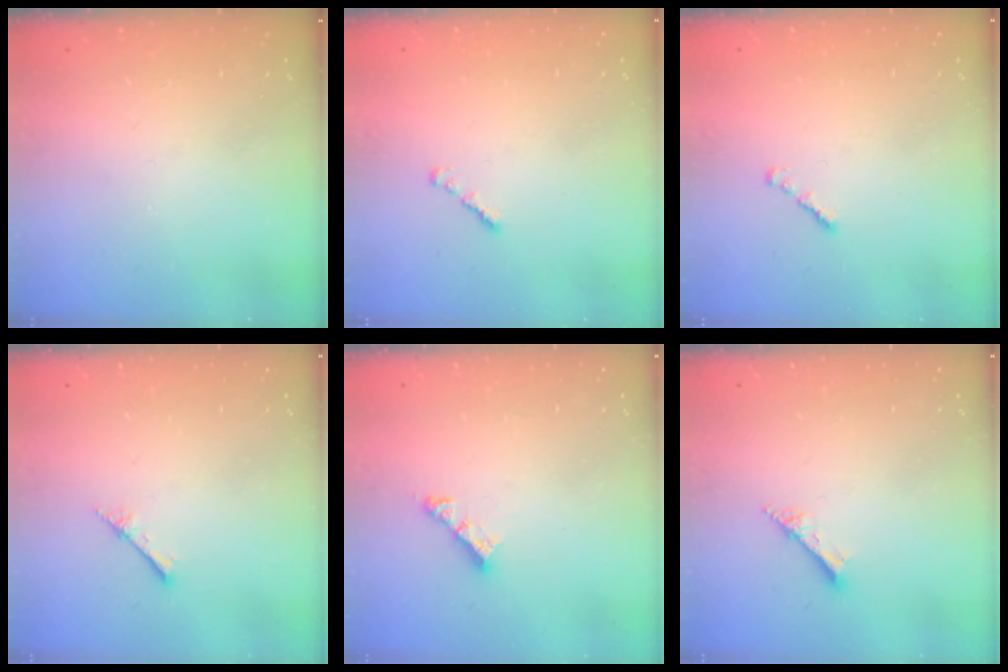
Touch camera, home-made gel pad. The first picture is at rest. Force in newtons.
{"total": 1.1, "press": 1.0, "slide": 0.5}
{"total": 1.1, "press": 1.0, "slide": 0.5}
{"total": 3.2, "press": 3.2, "slide": 0.4}
{"total": 5.2, "press": 5.2, "slide": 0.4}
{"total": 2.8, "press": 2.8, "slide": 0.2}